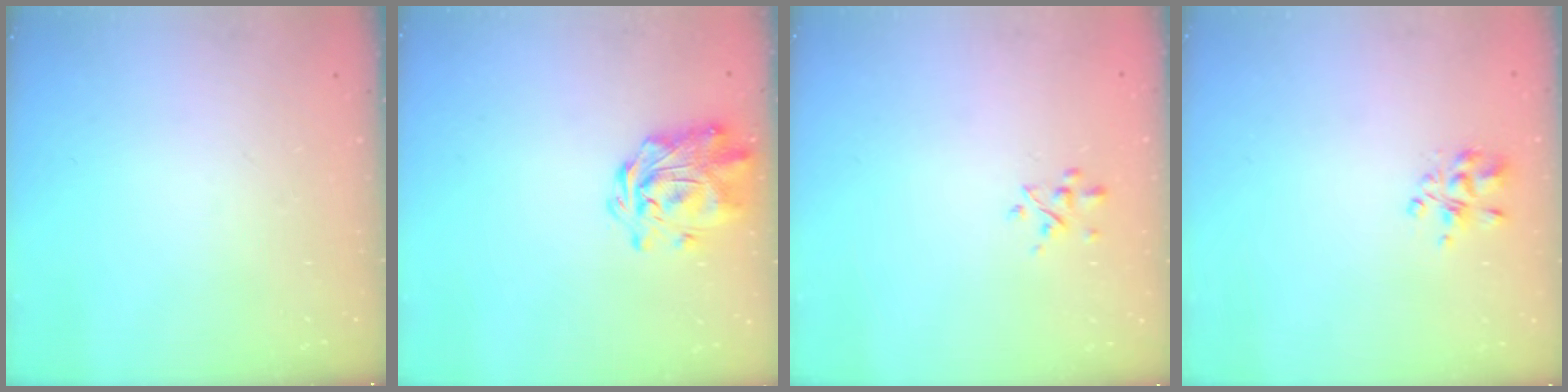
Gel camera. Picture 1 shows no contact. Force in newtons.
{"total": 2.9, "press": 2.6, "slide": 1.3}
{"total": 2.8, "press": 2.7, "slide": 0.8}
{"total": 3.5, "press": 3.5, "slide": 0.2}